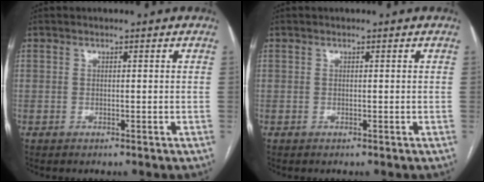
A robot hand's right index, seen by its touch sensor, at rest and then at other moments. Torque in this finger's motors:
{"motor_torque": [0.00, 0.00, 0.00, 0.01]}